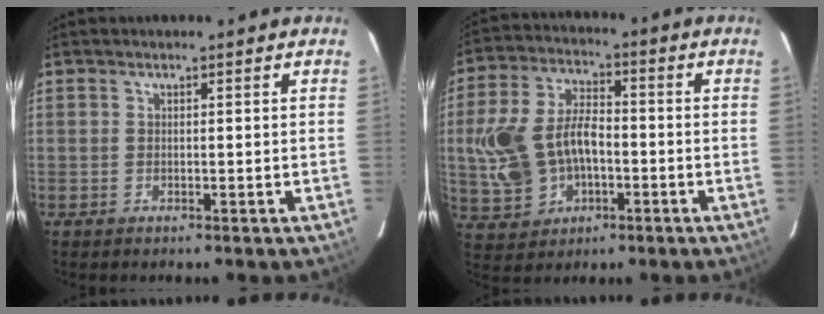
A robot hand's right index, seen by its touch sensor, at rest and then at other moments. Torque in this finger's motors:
{"motor_torque": [0.52, -0.07, 0.32, 0.14]}